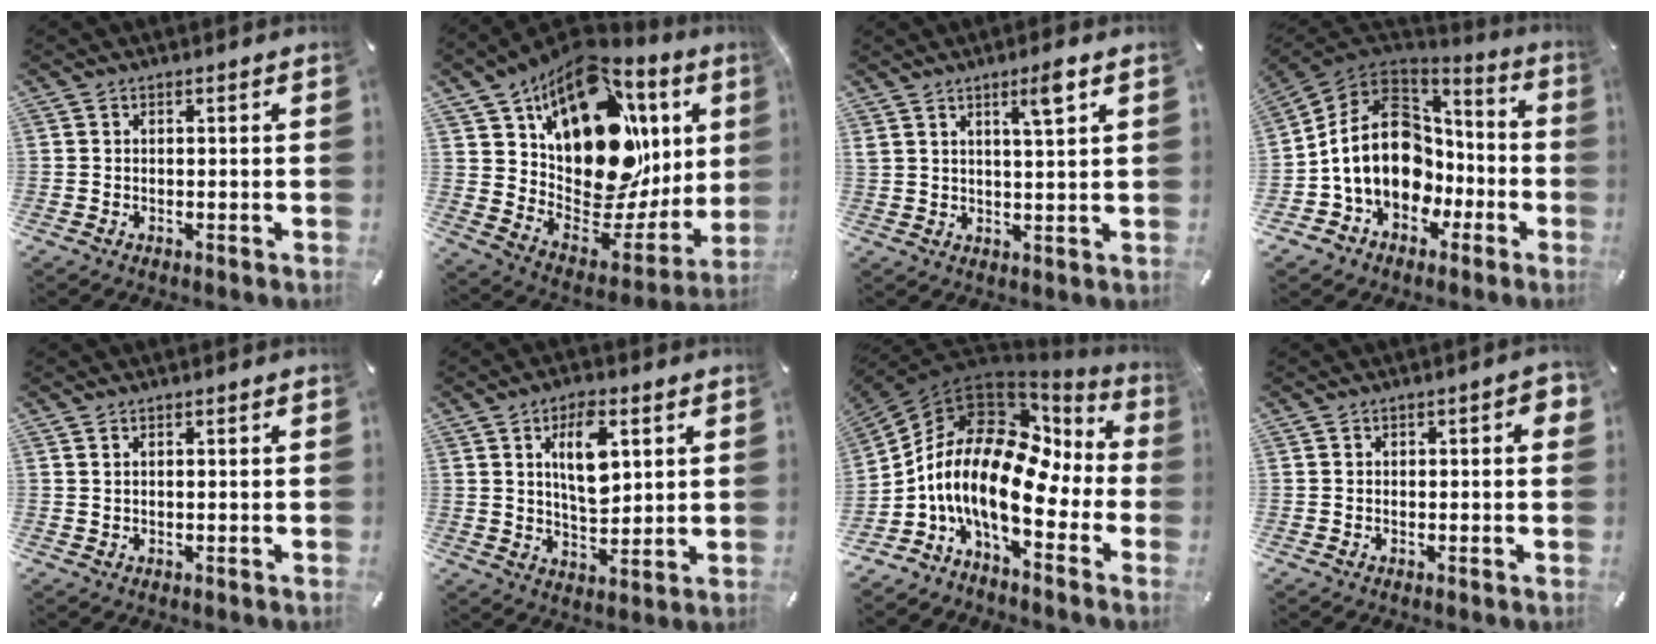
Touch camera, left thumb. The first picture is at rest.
{"total": 22.7, "force": [8.9, 13.2, 16.2], "torque": [-0.258, -0.094, 0.164]}
{"total": 5.8, "force": [3.6, 0.9, 4.5], "torque": [-0.080, -0.007, 0.058]}
{"total": 18.4, "force": [-0.8, 15.0, 10.7], "torque": [-0.212, 0.005, -0.013]}
{"total": 0.7, "force": [0.4, 0.3, 0.5], "torque": [-0.009, 0.001, 0.007]}
{"total": 10.1, "force": [3.8, 5.2, 7.8], "torque": [-0.137, -0.003, 0.061]}
{"total": 17.6, "force": [-3.1, 9.0, 14.8], "torque": [-0.313, -0.015, -0.059]}
{"total": 2.4, "force": [0.2, 1.4, 2.0], "torque": [-0.021, 0.003, -0.002]}